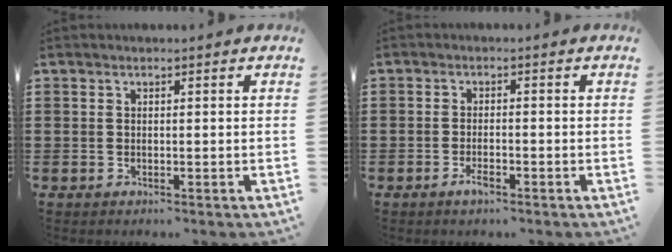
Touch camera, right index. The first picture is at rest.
{"total": 2.3, "force": [-1.4, 0.6, 1.7], "torque": [-0.036, -0.004, -0.028]}